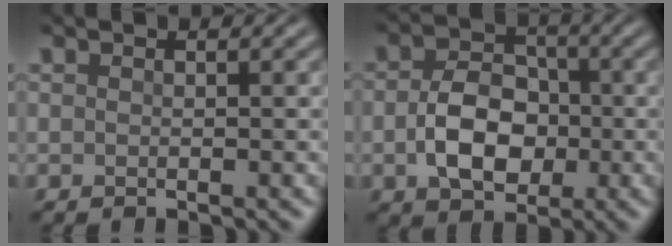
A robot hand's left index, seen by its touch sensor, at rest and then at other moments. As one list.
[{"total": 5.7, "force": [-0.8, 4.1, 3.9], "torque": [-0.075, -0.001, -0.016]}]